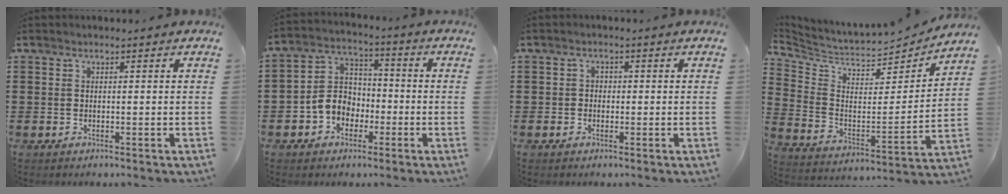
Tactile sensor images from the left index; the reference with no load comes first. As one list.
[{"total": 6.5, "force": [-2.6, 5.5, 2.5], "torque": [-0.070, 0.016, -0.053]}, {"total": 1.1, "force": [-0.2, 1.0, 0.4], "torque": [-0.011, 0.004, -0.006]}, {"total": 5.0, "force": [4.7, 1.5, 1.0], "torque": [-0.052, -0.046, 0.078]}]